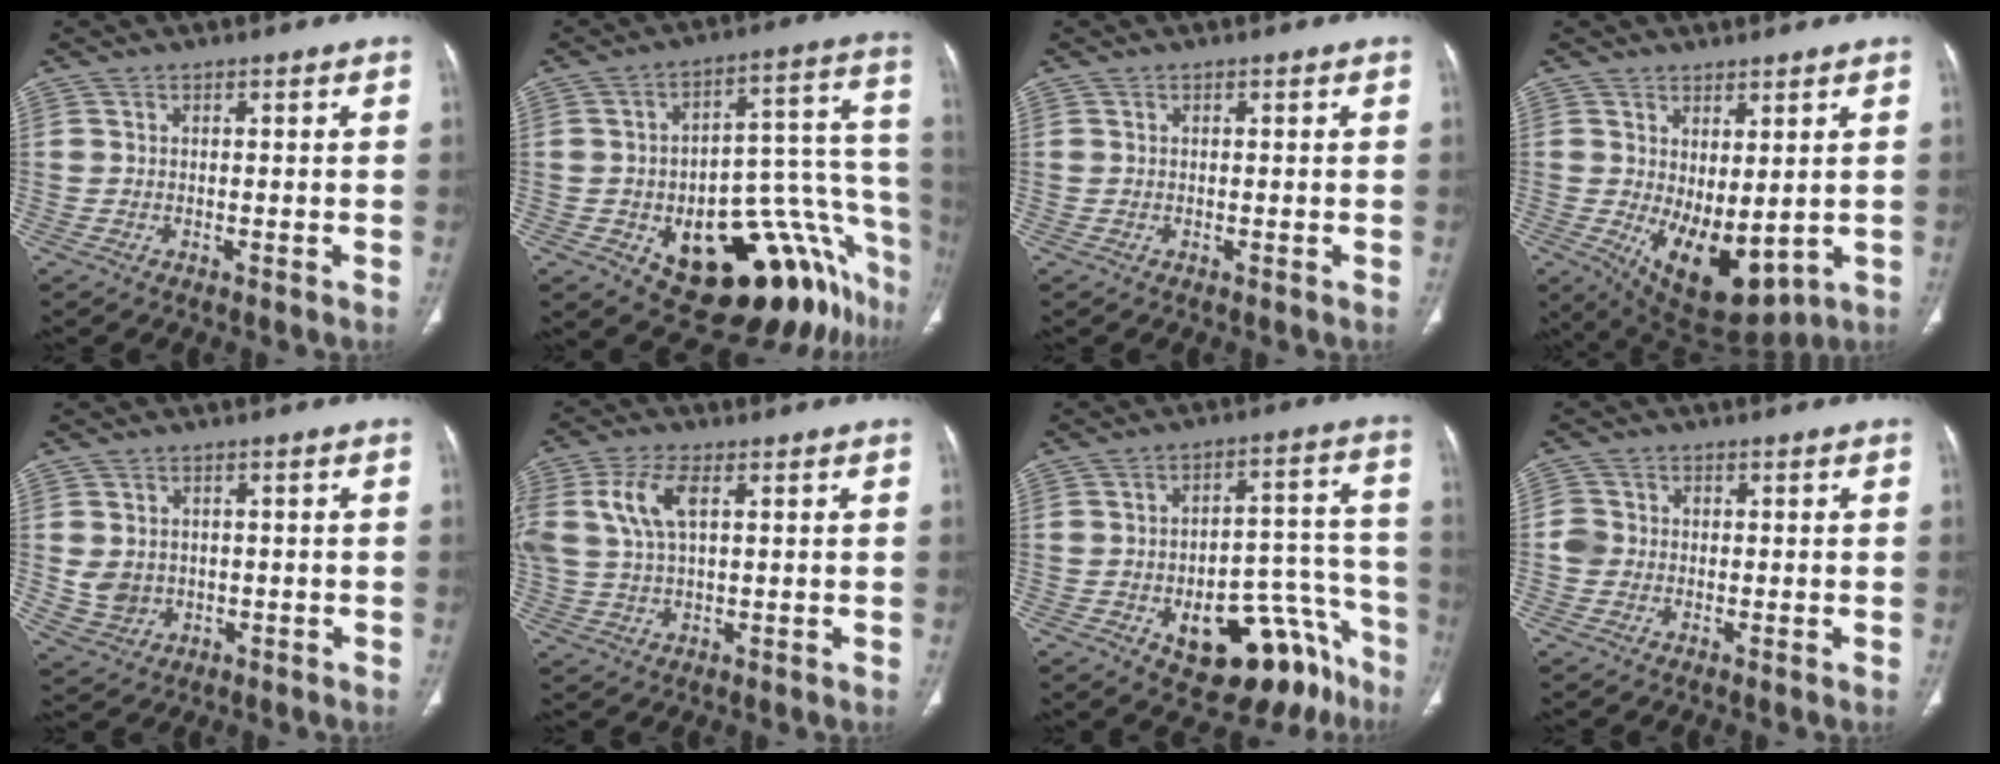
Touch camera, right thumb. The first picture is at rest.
{"total": 25.7, "force": [-12.9, 11.2, 19.2], "torque": [-0.150, 0.110, -0.174]}
{"total": 0.0}
{"total": 12.0, "force": [-1.0, 6.0, 10.4], "torque": [-0.151, -0.018, 0.015]}
{"total": 5.3, "force": [0.1, 4.6, 2.6], "torque": [-0.033, -0.002, 0.018]}
{"total": 9.6, "force": [2.8, 4.8, 7.8], "torque": [-0.184, 0.013, 0.058]}
{"total": 19.8, "force": [-10.4, 10.1, 13.5], "torque": [-0.103, 0.091, -0.132]}
{"total": 2.8, "force": [-0.4, 2.6, 0.9], "torque": [-0.005, 0.010, -0.013]}